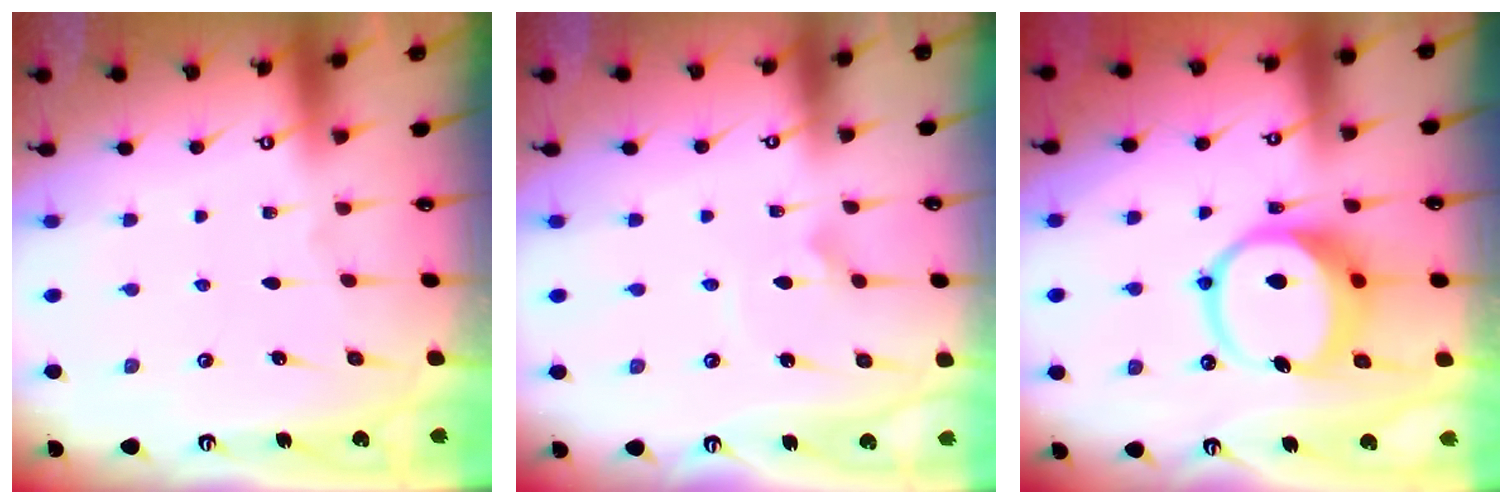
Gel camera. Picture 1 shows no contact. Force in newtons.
{"total": 2.2, "press": 2.2, "slide": 0.1}
{"total": 12.2, "press": 12.0, "slide": 2.2}